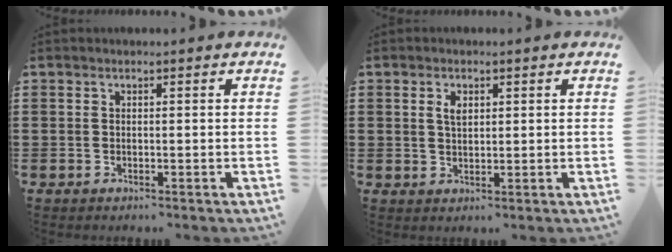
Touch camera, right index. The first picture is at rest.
{"total": 2.2, "force": [0.9, 1.2, 1.6], "torque": [-0.036, 0.006, 0.015]}